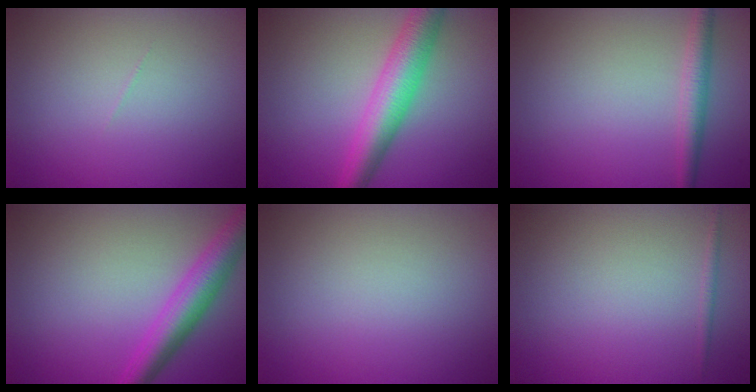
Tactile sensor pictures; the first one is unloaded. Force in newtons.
{"total": 5.8, "press": 5.8, "slide": 0.1}
{"total": 2.3, "press": 2.3, "slide": 0.1}
{"total": 4.9, "press": 4.9, "slide": 0.1}
{"total": 0.0}
{"total": 0.6, "press": 0.6, "slide": 0.0}